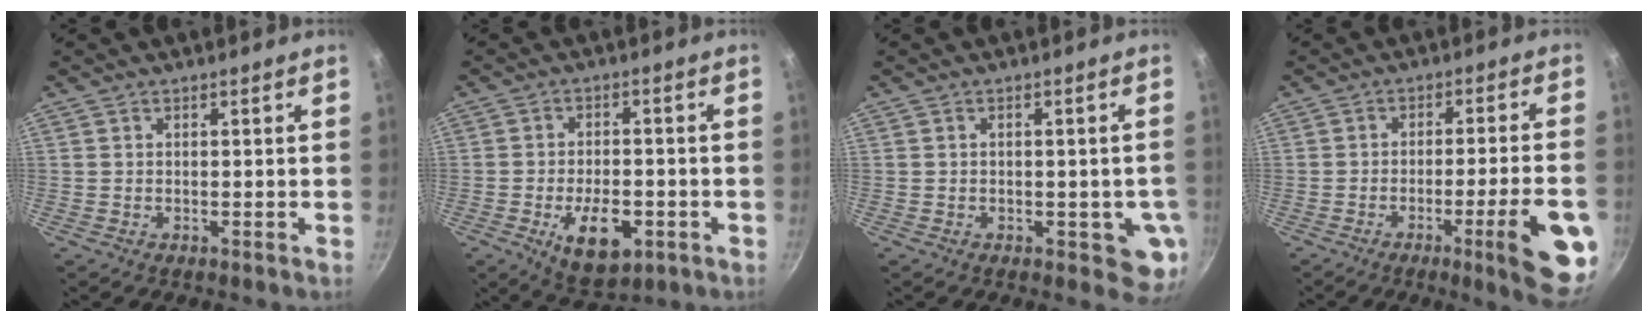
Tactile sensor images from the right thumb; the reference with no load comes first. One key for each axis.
{"total": 10.7, "fx": -3.7, "fy": 5.8, "fz": 8.3, "tx": -0.110, "ty": 0.007, "tz": -0.048}
{"total": 6.3, "fx": -1.3, "fy": 3.1, "fz": 5.3, "tx": -0.041, "ty": -0.003, "tz": -0.015}
{"total": 14.0, "fx": -5.3, "fy": 1.8, "fz": 12.8, "tx": -0.160, "ty": 0.021, "tz": -0.071}